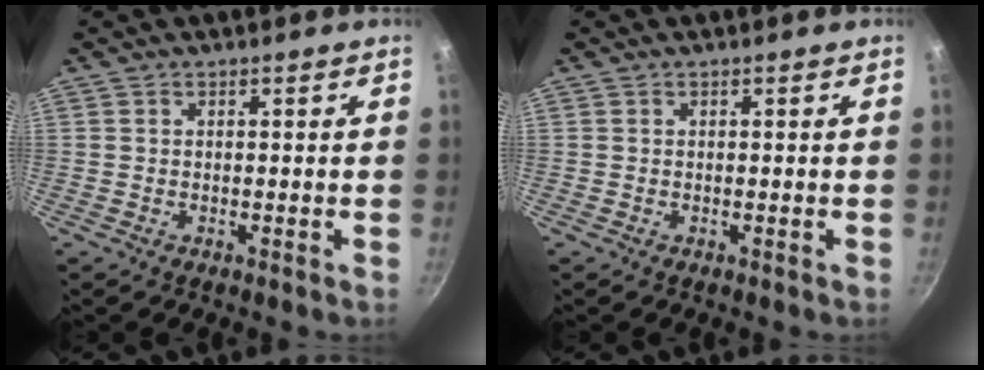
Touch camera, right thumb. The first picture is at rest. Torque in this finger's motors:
{"motor_torque": [0.03, 0.02, -0.05, -0.04, 0.00]}